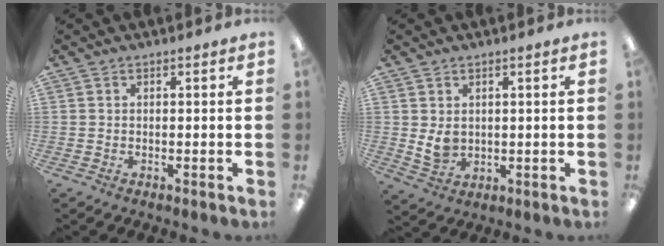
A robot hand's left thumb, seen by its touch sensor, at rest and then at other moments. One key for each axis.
{"total": 4.6, "fx": 1.2, "fy": 3.4, "fz": 2.9, "tx": -0.070, "ty": -0.010, "tz": 0.018}